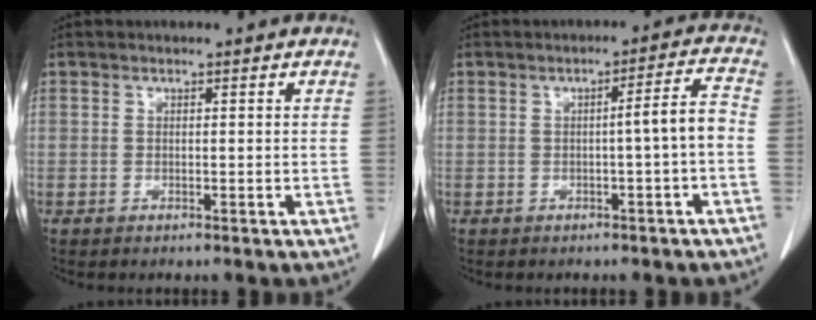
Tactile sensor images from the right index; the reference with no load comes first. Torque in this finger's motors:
{"motor_torque": [0.68, -0.33, 0.32, 0.06]}